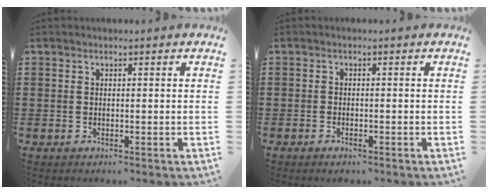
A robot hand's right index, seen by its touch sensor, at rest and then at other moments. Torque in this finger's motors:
{"motor_torque": [0.25, 0.54, 0.06, -0.01]}